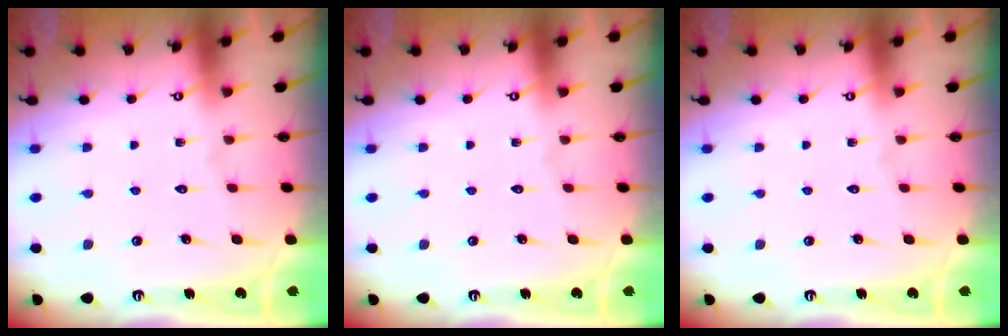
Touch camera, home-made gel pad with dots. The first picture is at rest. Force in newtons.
{"total": 0.0}
{"total": 0.0}